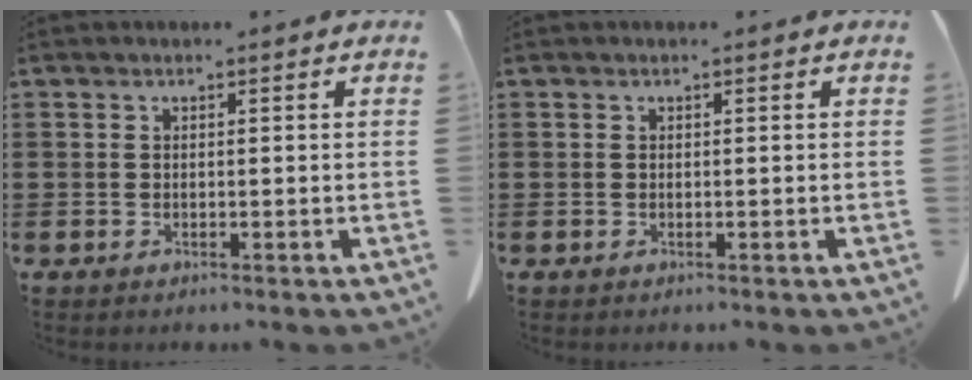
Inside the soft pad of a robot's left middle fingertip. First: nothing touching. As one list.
[{"total": 0.0}]